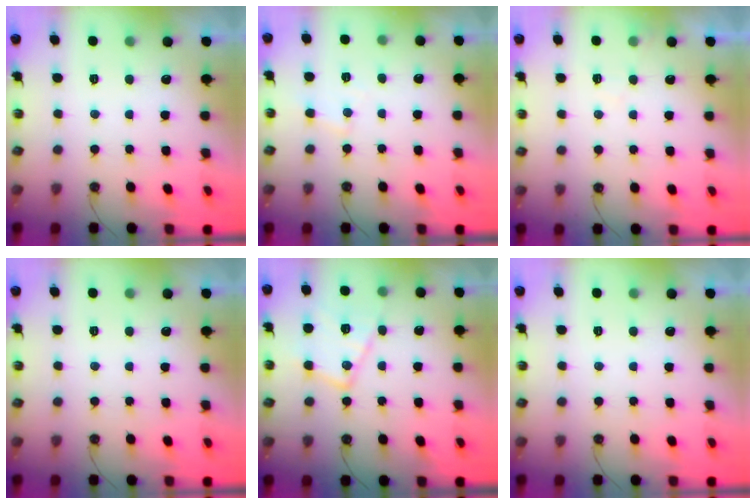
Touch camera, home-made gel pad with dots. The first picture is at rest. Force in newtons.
{"total": 5.4, "press": 5.4, "slide": 0.7}
{"total": 5.5, "press": 5.4, "slide": 0.8}
{"total": 0.0}
{"total": 14.4, "press": 14.3, "slide": 1.0}
{"total": 0.0}